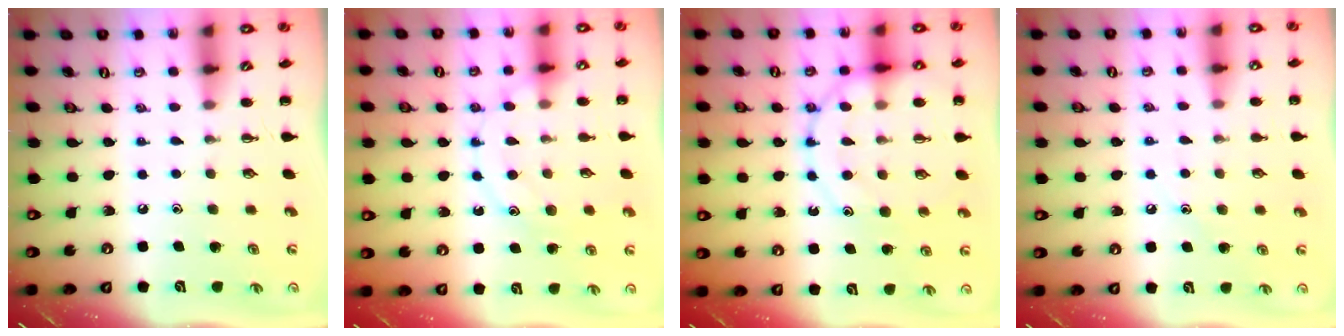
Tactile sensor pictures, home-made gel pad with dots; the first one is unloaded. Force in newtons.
{"total": 11.6, "press": 11.6, "slide": 0.6}
{"total": 14.8, "press": 14.7, "slide": 1.4}
{"total": 8.6, "press": 8.3, "slide": 1.9}